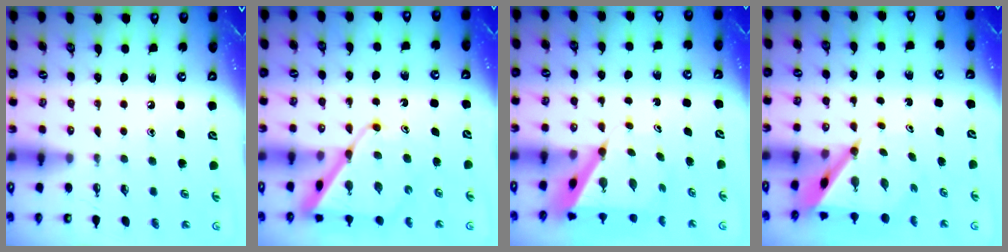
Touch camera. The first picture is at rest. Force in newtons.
{"total": 12.1, "press": 12.0, "slide": 1.0}
{"total": 8.3, "press": 8.2, "slide": 0.7}
{"total": 7.5, "press": 7.4, "slide": 0.6}